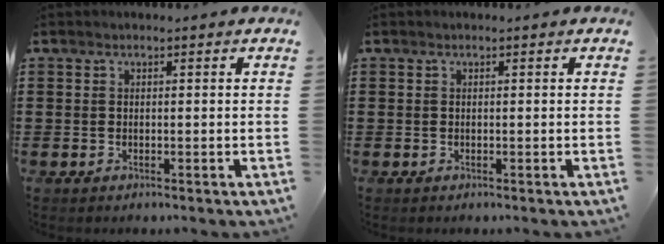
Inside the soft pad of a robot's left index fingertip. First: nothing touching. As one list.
[{"total": 0.0}]